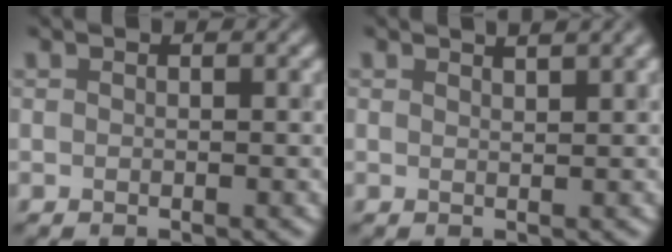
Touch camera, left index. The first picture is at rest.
{"total": 1.9, "force": [1.5, 0.3, 1.2], "torque": [-0.009, 0.005, 0.021]}